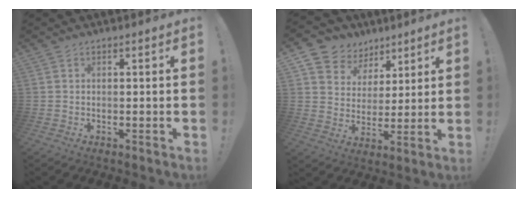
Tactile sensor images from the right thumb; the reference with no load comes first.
{"total": 8.8, "force": [4.9, 7.2, 1.3], "torque": [-0.021, -0.039, 0.102]}